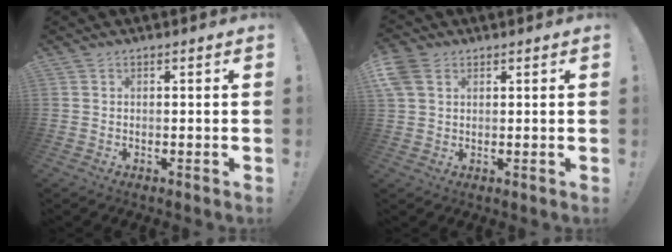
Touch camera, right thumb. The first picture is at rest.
{"total": 6.3, "force": [2.9, 4.5, 3.4], "torque": [-0.072, 0.002, 0.061]}